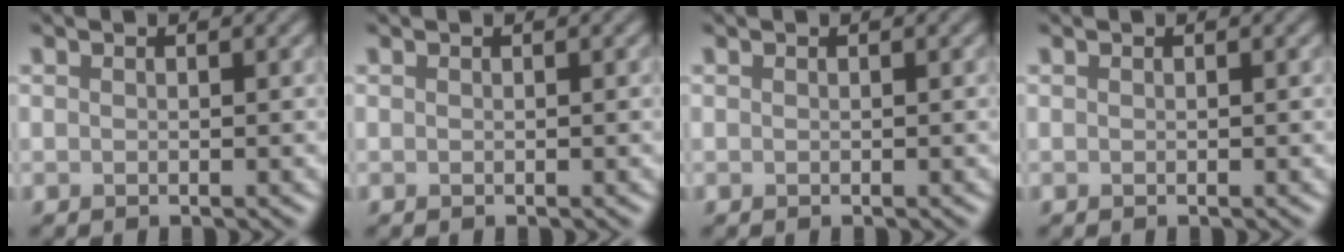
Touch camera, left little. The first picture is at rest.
{"total": 0.0}
{"total": 0.0}
{"total": 0.0}